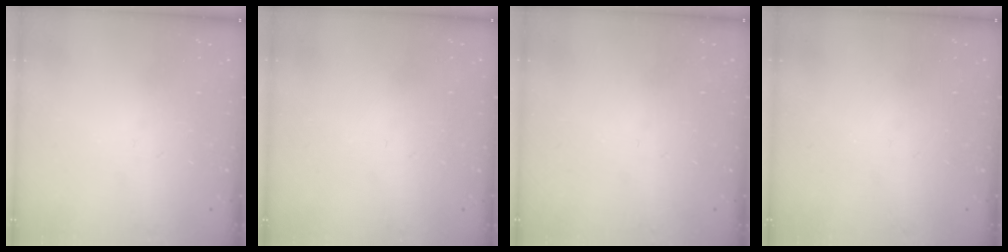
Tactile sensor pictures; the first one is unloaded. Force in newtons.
{"total": 0.9, "press": 0.9, "slide": 0.1}
{"total": 0.0}
{"total": 0.0}